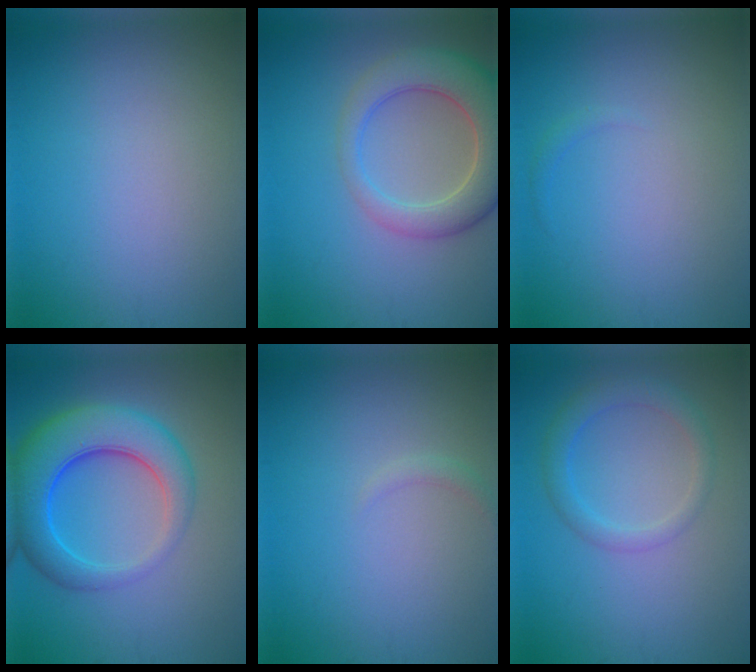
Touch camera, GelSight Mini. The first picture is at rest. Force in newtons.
{"total": 6.7, "press": 6.7, "slide": 0.5}
{"total": 0.6, "press": 0.6, "slide": 0.1}
{"total": 8.0, "press": 8.0, "slide": 0.3}
{"total": 0.8, "press": 0.8, "slide": 0.0}
{"total": 2.7, "press": 2.7, "slide": 0.1}